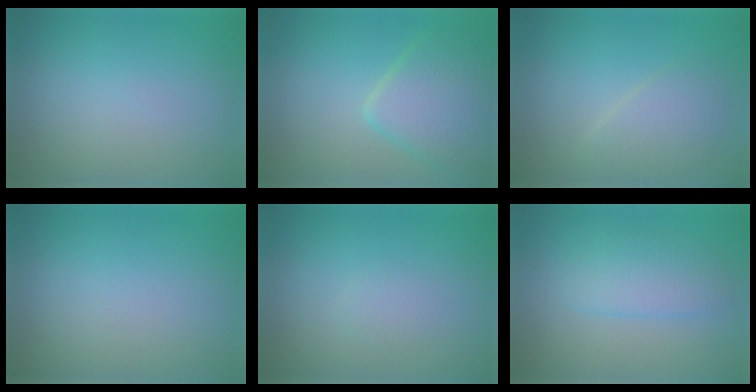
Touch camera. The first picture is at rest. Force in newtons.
{"total": 5.3, "press": 5.3, "slide": 0.3}
{"total": 2.6, "press": 2.5, "slide": 0.2}
{"total": 0.0}
{"total": 0.7, "press": 0.7, "slide": 0.0}
{"total": 2.9, "press": 2.9, "slide": 0.0}